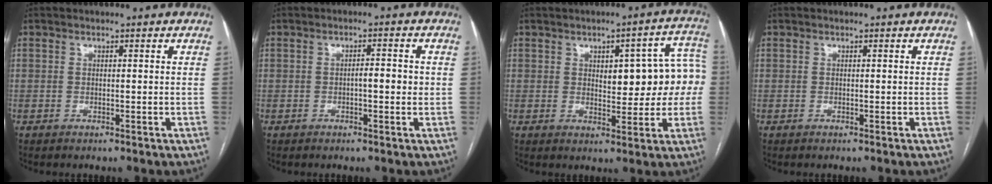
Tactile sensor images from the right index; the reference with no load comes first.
{"total": 2.6, "force": [-0.3, 0.7, 2.5], "torque": [-0.035, 0.005, -0.005]}
{"total": 11.2, "force": [1.0, 4.3, 10.2], "torque": [-0.111, 0.035, 0.018]}
{"total": 0.0}